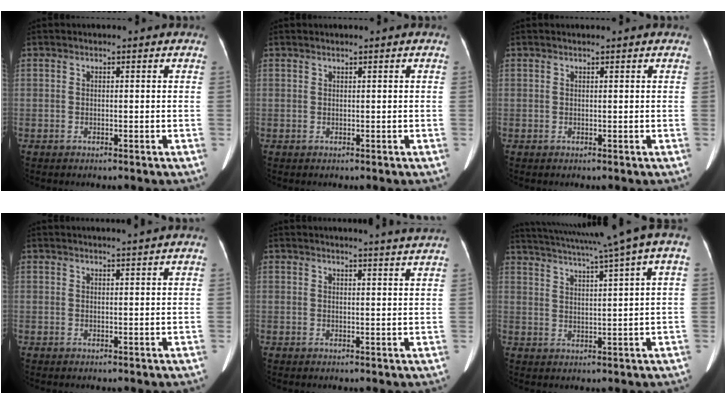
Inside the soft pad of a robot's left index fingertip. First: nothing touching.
{"total": 0.0}
{"total": 0.8, "force": [0.8, -0.2, 0.2], "torque": [-0.007, 0.011, 0.016]}
{"total": 2.6, "force": [2.2, -0.8, 1.0], "torque": [-0.011, 0.004, 0.033]}
{"total": 6.7, "force": [6.2, -1.4, 2.0], "torque": [-0.023, -0.012, 0.058]}
{"total": 13.7, "force": [9.9, -1.3, 9.3], "torque": [-0.162, 0.014, 0.136]}